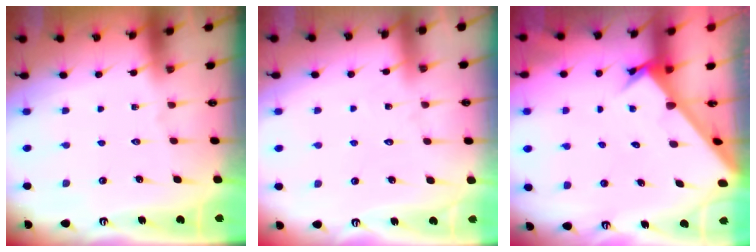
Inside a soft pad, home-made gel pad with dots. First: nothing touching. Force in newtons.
{"total": 4.1, "press": 4.1, "slide": 0.4}
{"total": 2.6, "press": 2.6, "slide": 0.2}